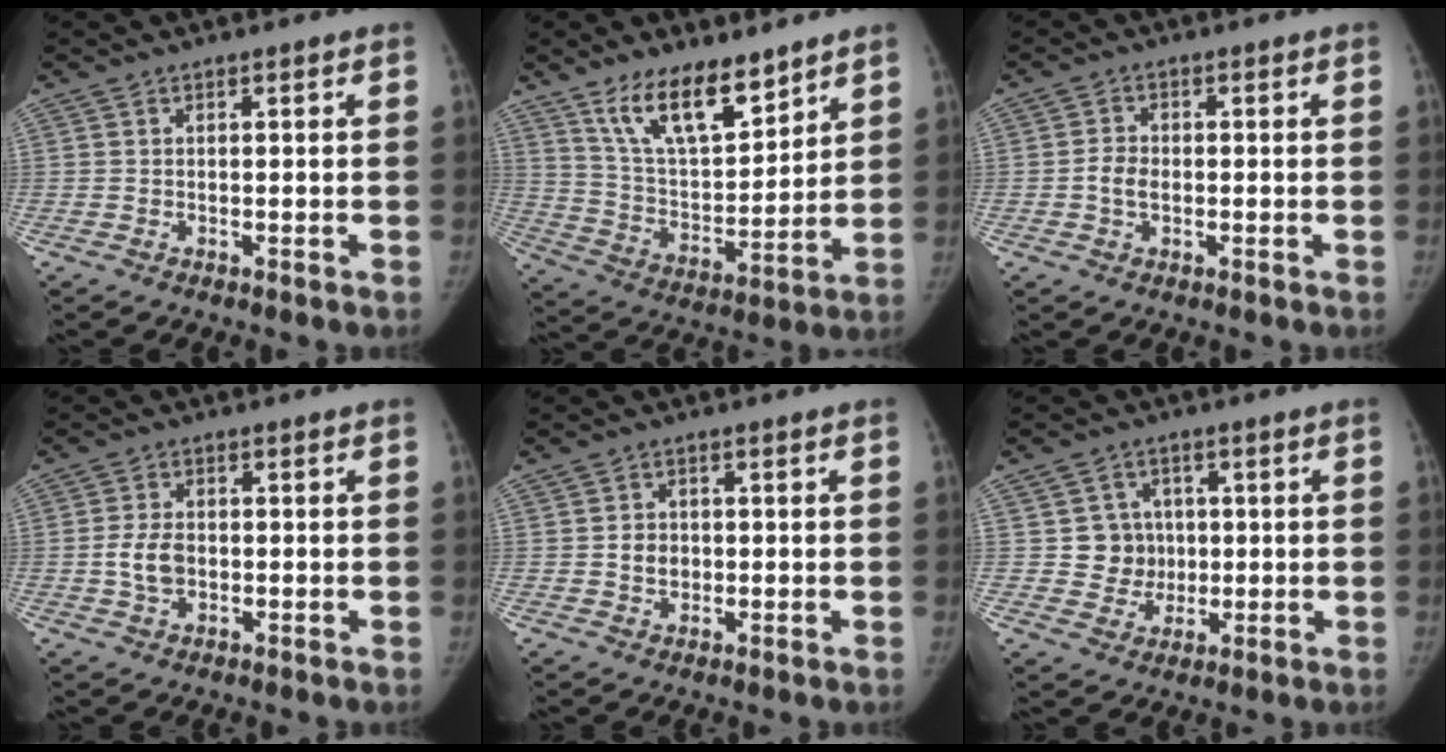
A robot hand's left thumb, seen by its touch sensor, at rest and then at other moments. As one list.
[{"total": 15.0, "force": [10.5, 6.0, 8.9], "torque": [-0.119, -0.066, 0.200]}, {"total": 3.2, "force": [-0.5, 2.3, 2.1], "torque": [-0.035, 0.007, -0.011]}, {"total": 5.0, "force": [-0.5, 3.5, 3.6], "torque": [-0.065, 0.006, -0.009]}, {"total": 3.5, "force": [-0.1, 3.0, 1.8], "torque": [-0.015, 0.003, -0.001]}, {"total": 7.1, "force": [0.6, 6.8, 1.7], "torque": [0.012, 0.007, 0.014]}]